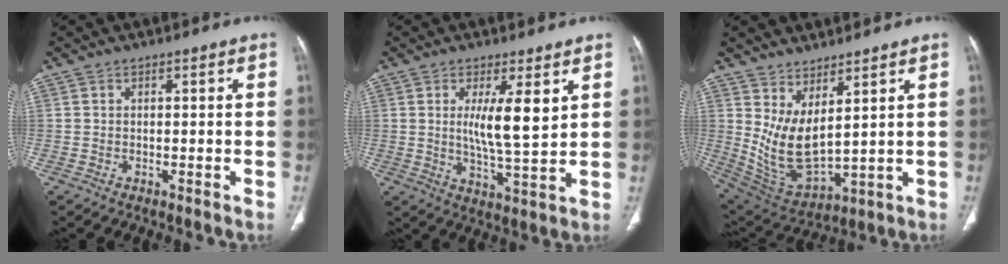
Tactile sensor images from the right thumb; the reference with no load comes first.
{"total": 9.0, "force": [2.8, 1.9, 8.4], "torque": [-0.139, -0.033, 0.054]}
{"total": 11.2, "force": [4.6, 4.6, 9.2], "torque": [-0.173, -0.048, 0.112]}